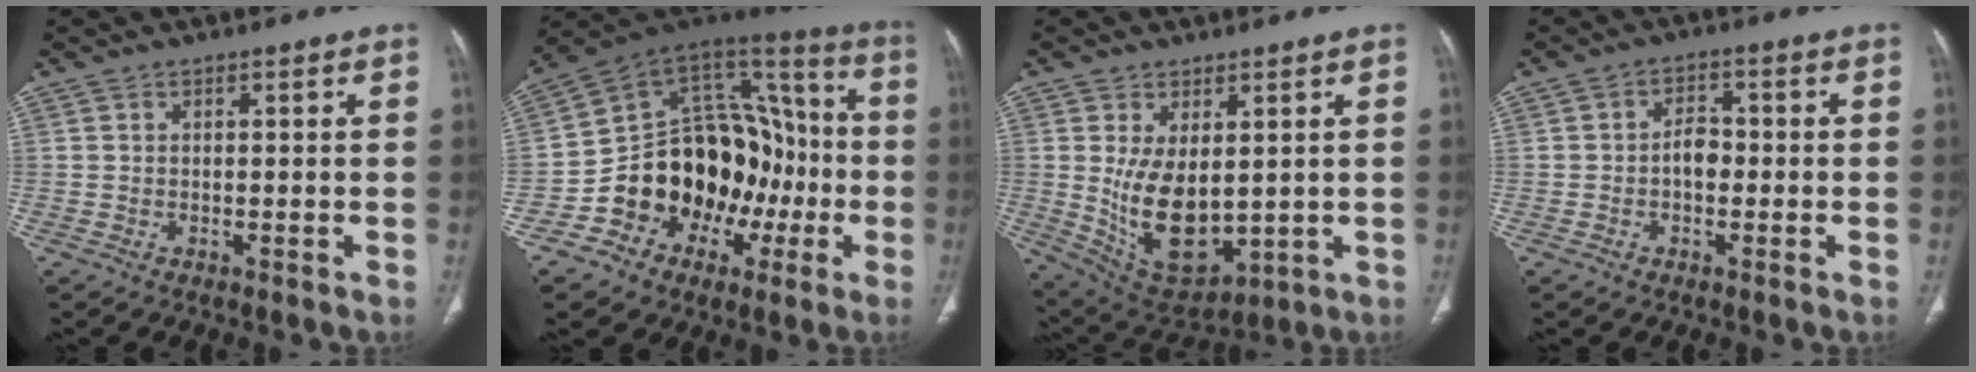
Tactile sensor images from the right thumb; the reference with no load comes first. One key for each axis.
{"total": 24.2, "fx": -5.7, "fy": 17.9, "fz": 15.2, "tx": -0.179, "ty": 0.089, "tz": -0.078}
{"total": 12.9, "fx": 0.8, "fy": 7.3, "fz": 10.6, "tx": -0.167, "ty": -0.017, "tz": 0.046}
{"total": 3.7, "fx": -0.7, "fy": 2.4, "fz": 2.7, "tx": -0.030, "ty": 0.015, "tz": -0.018}